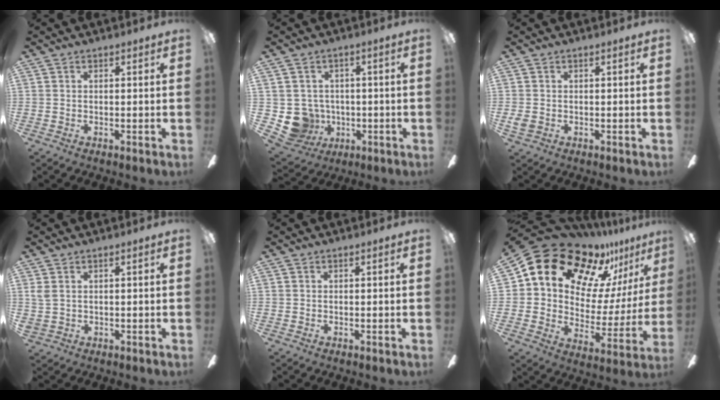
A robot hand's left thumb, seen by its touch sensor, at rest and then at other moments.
{"total": 7.8, "force": [-1.0, 7.5, 1.7], "torque": [-0.074, 0.001, -0.013]}
{"total": 1.7, "force": [-0.8, 1.3, 0.9], "torque": [-0.015, 0.003, -0.013]}
{"total": 2.3, "force": [0.9, 1.5, 1.5], "torque": [-0.032, 0.003, 0.016]}
{"total": 0.0}
{"total": 18.5, "force": [12.3, 11.5, 7.7], "torque": [-0.139, -0.083, 0.222]}